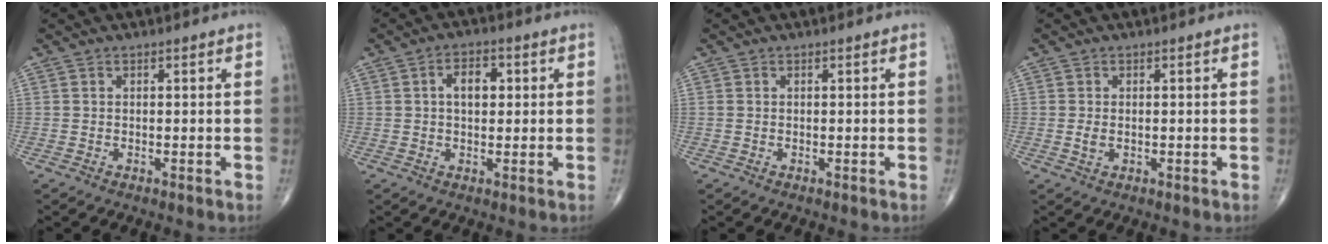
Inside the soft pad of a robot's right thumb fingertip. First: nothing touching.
{"total": 4.9, "force": [0.8, 3.1, 3.7], "torque": [-0.046, 0.009, 0.007]}
{"total": 0.0}
{"total": 1.4, "force": [-0.1, 0.9, 1.1], "torque": [-0.025, -0.001, -0.002]}